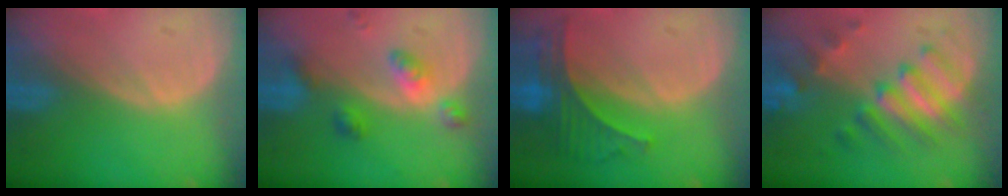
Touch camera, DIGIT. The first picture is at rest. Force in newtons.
{"total": 4.8, "press": 4.8, "slide": 0.1}
{"total": 6.8, "press": 6.3, "slide": 2.5}
{"total": 7.7, "press": 7.6, "slide": 1.3}